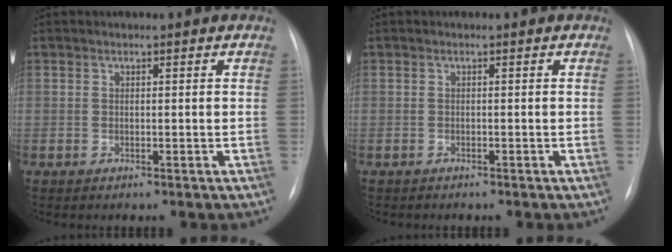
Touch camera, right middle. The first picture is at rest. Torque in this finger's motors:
{"motor_torque": [0.23, -0.20, 0.07, 0.02]}